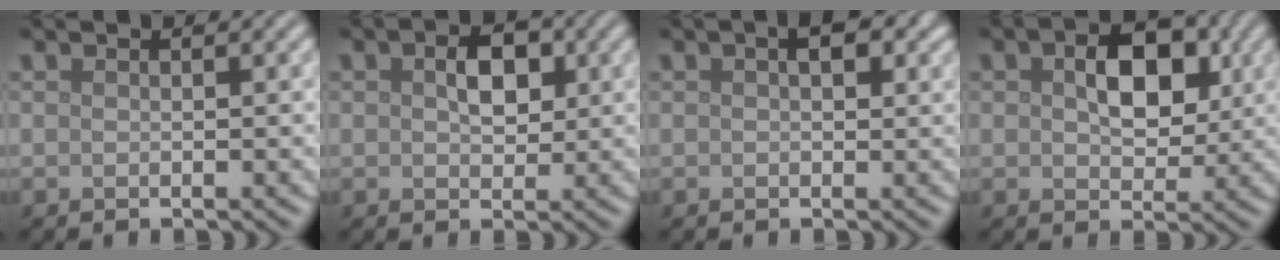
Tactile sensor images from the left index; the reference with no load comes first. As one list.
[{"total": 3.1, "force": [0.6, 2.0, 2.3], "torque": [-0.041, 0.002, 0.009]}, {"total": 2.1, "force": [0.7, 1.1, 1.7], "torque": [-0.019, 0.004, 0.008]}, {"total": 5.6, "force": [1.1, 3.5, 4.2], "torque": [-0.072, 0.001, 0.011]}]